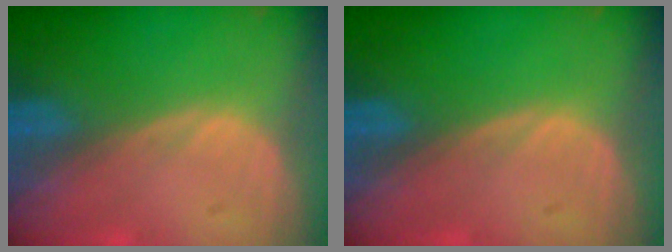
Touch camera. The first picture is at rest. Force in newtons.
{"total": 0.0}